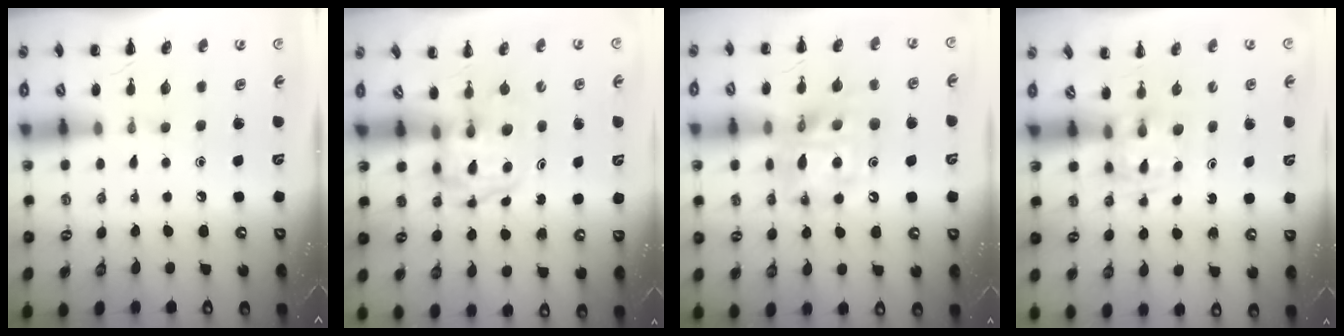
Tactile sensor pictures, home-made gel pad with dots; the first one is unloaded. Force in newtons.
{"total": 3.9, "press": 3.8, "slide": 0.6}
{"total": 13.1, "press": 12.5, "slide": 3.9}
{"total": 2.4, "press": 2.2, "slide": 1.1}